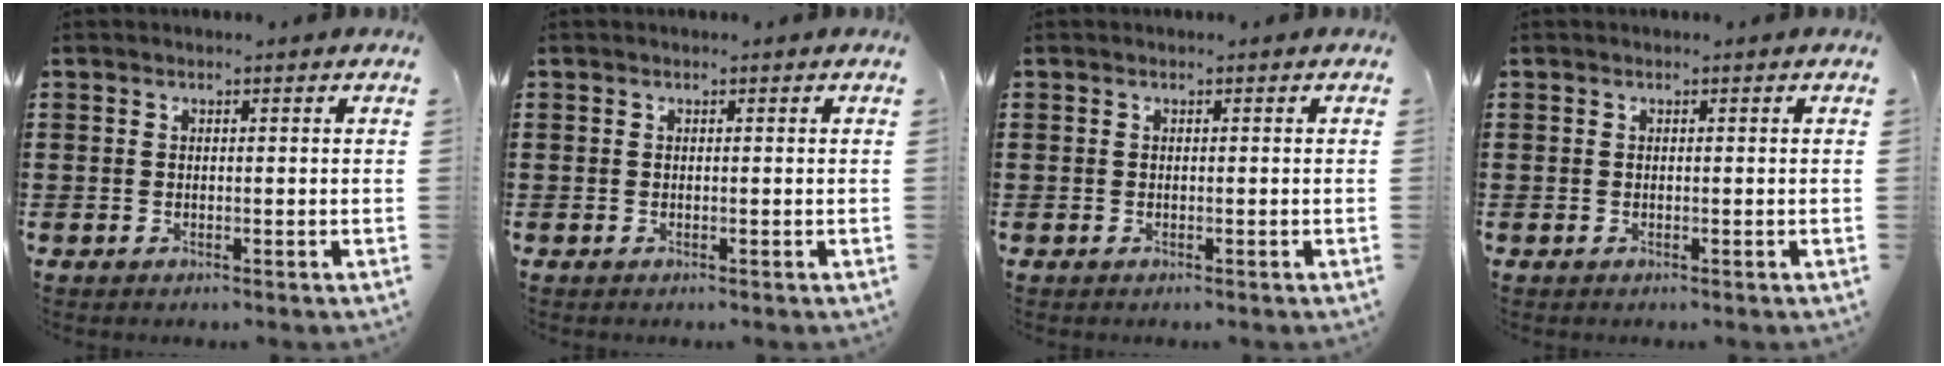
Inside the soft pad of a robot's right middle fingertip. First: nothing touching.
{"total": 0.0}
{"total": 0.0}
{"total": 0.0}